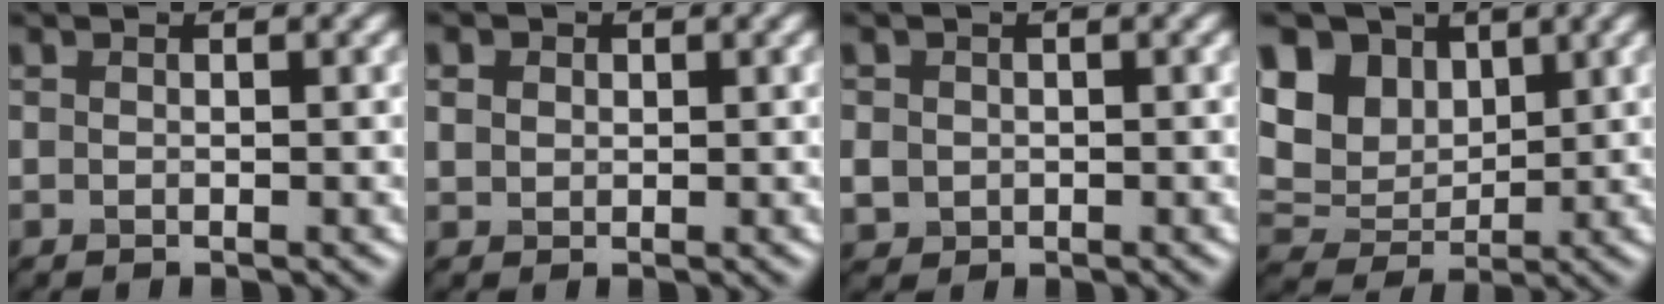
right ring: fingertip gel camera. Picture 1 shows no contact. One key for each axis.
{"total": 2.3, "fx": 1.2, "fy": 1.8, "fz": 1.0, "tx": -0.030, "ty": 0.007, "tz": 0.019}
{"total": 2.0, "fx": -0.1, "fy": 1.9, "fz": 0.6, "tx": -0.013, "ty": -0.003, "tz": -0.001}
{"total": 10.7, "fx": 4.7, "fy": 7.9, "fz": 5.5, "tx": -0.123, "ty": 0.026, "tz": 0.081}